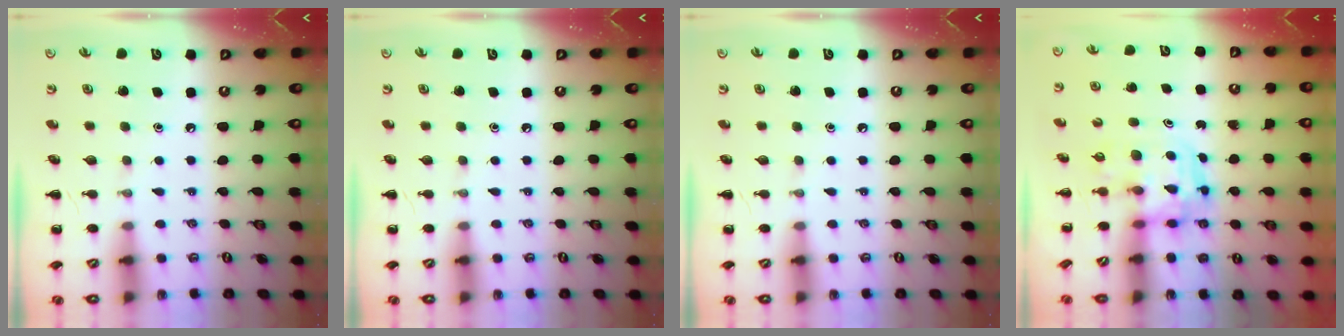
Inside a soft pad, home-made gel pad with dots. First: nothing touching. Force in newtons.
{"total": 0.0}
{"total": 0.0}
{"total": 3.4, "press": 3.4, "slide": 0.7}